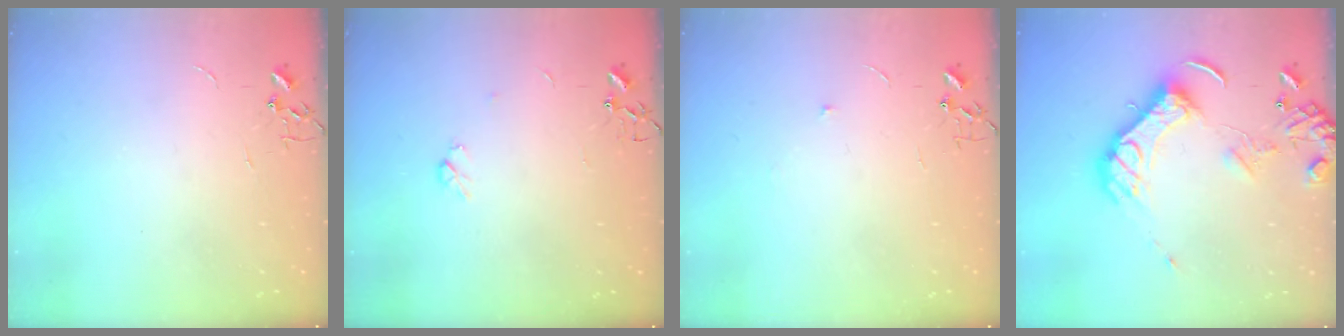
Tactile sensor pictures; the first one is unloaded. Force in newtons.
{"total": 3.7, "press": 3.6, "slide": 0.9}
{"total": 3.7, "press": 3.6, "slide": 0.6}
{"total": 15.3, "press": 15.2, "slide": 2.3}